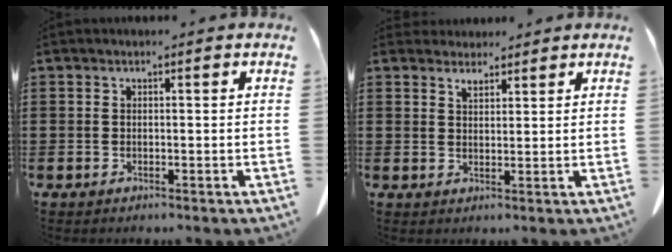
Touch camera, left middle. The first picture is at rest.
{"total": 2.3, "force": [2.1, 0.8, 0.5], "torque": [-0.006, -0.005, 0.039]}